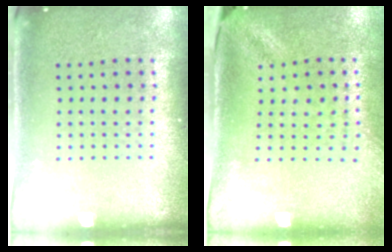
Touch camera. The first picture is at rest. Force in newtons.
{"total": 1.8, "press": 1.4, "slide": 1.2}